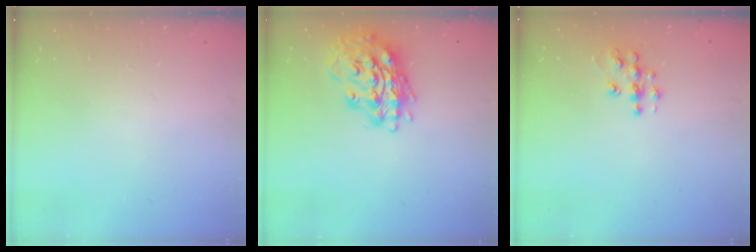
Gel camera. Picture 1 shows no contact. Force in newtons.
{"total": 17.6, "press": 17.5, "slide": 2.3}
{"total": 7.9, "press": 7.9, "slide": 0.3}